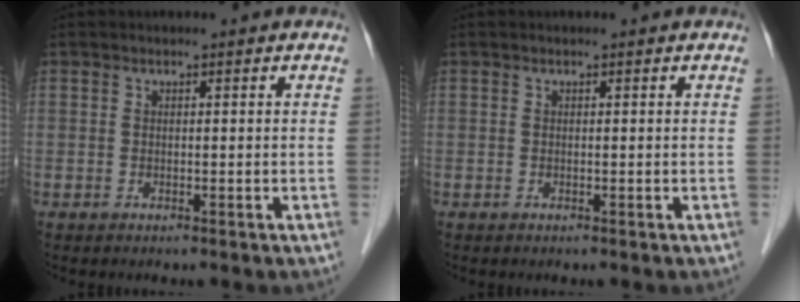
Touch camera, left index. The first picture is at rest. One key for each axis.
{"total": 0.0}